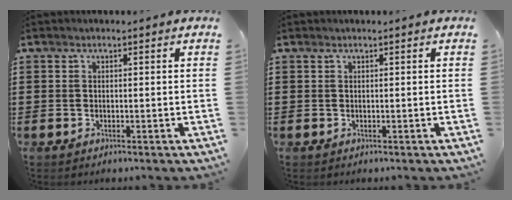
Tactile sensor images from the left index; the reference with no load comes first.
{"total": 0.0}